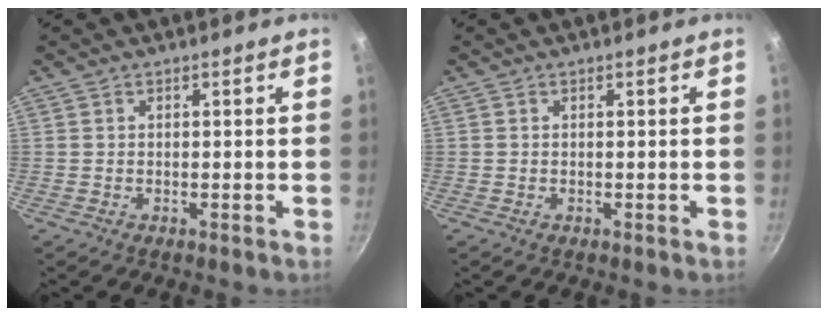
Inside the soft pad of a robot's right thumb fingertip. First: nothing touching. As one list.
[{"total": 0.0}]